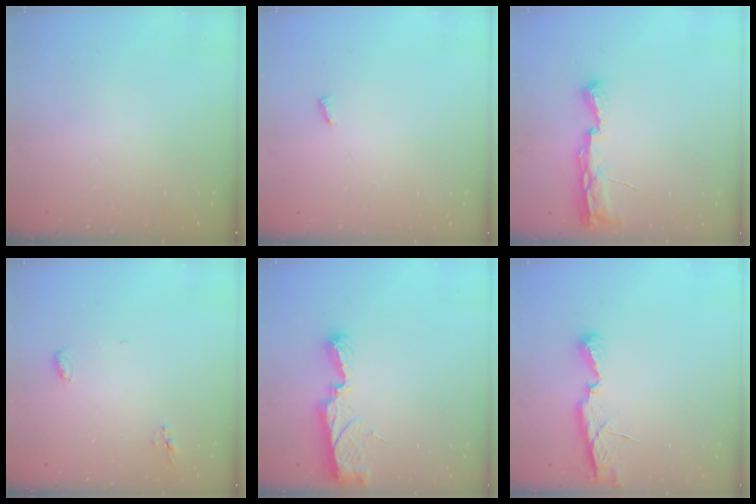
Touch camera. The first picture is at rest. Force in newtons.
{"total": 2.8, "press": 2.8, "slide": 0.4}
{"total": 8.5, "press": 8.5, "slide": 1.2}
{"total": 4.6, "press": 4.4, "slide": 1.1}
{"total": 9.8, "press": 9.7, "slide": 0.9}
{"total": 6.5, "press": 6.5, "slide": 0.5}